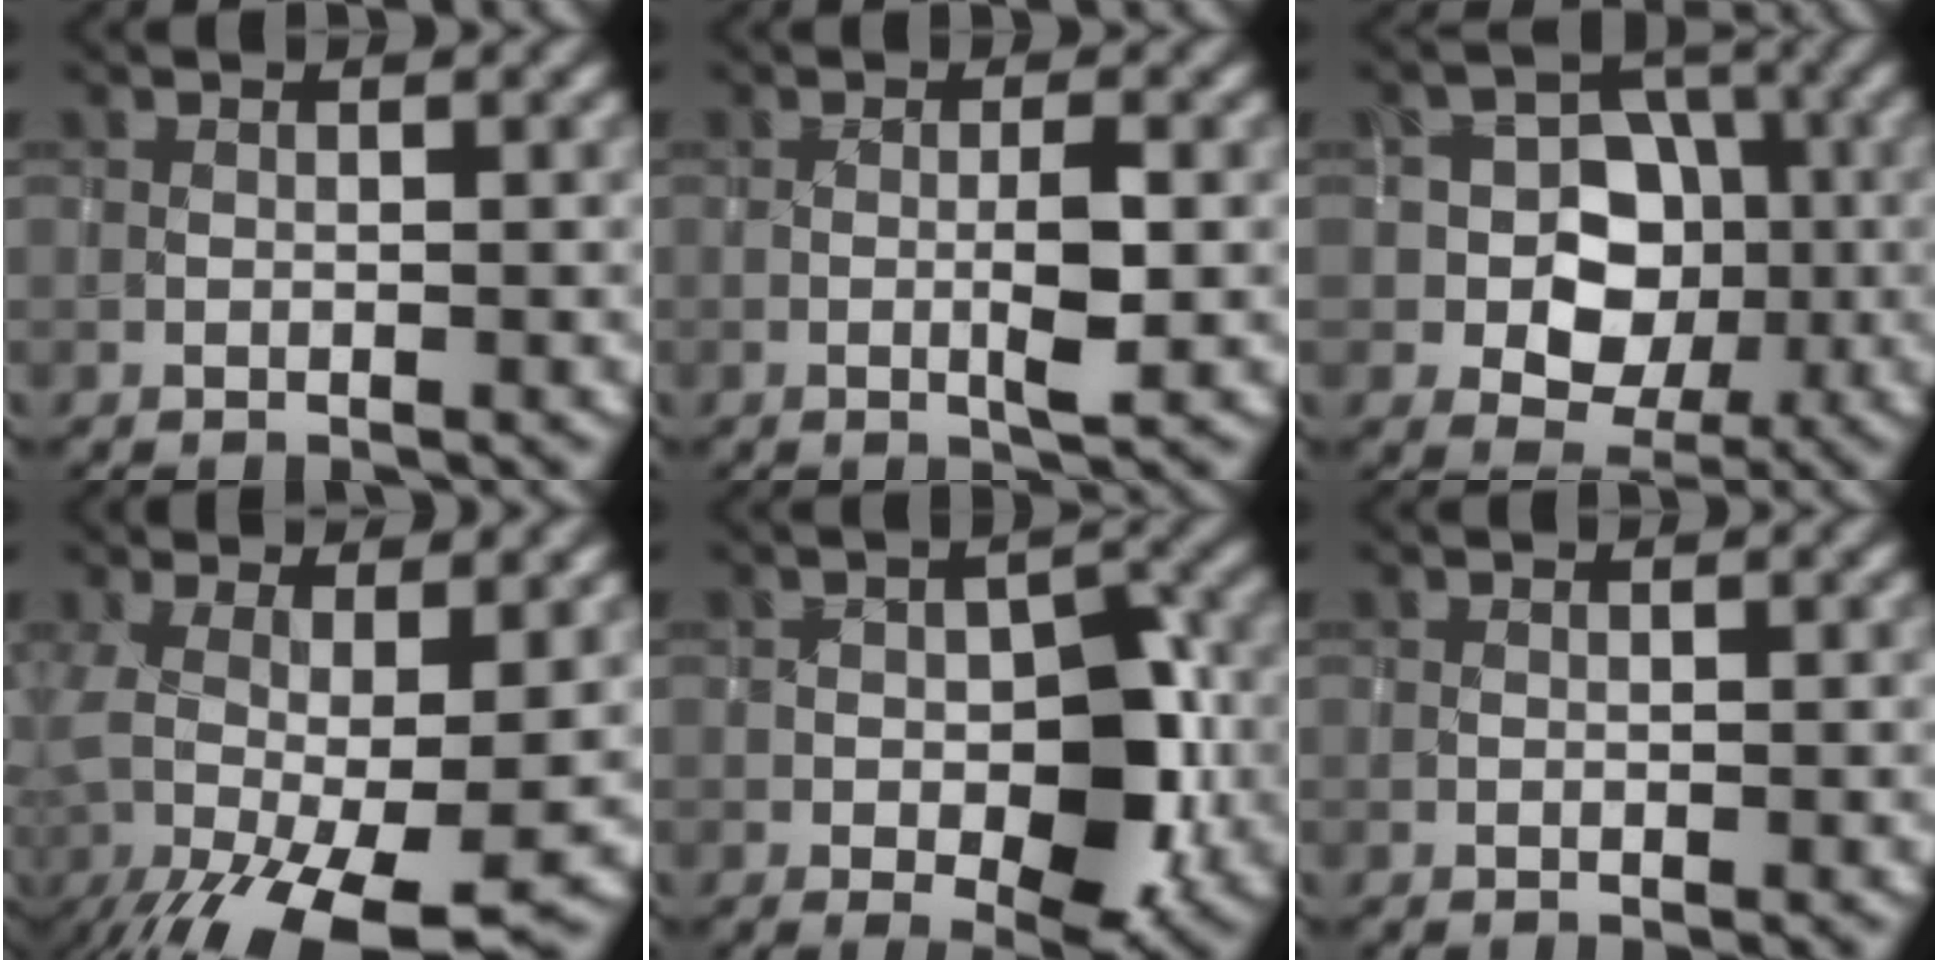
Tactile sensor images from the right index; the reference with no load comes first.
{"total": 2.6, "force": [-0.3, 0.4, 2.5], "torque": [-0.045, -0.003, -0.007]}
{"total": 7.1, "force": [-0.9, 5.9, 3.9], "torque": [-0.032, 0.013, -0.035]}
{"total": 12.6, "force": [-3.6, 4.5, 11.2], "torque": [-0.214, -0.033, -0.046]}
{"total": 7.4, "force": [-1.2, 4.2, 5.9], "torque": [-0.086, -0.003, -0.016]}
{"total": 0.0}